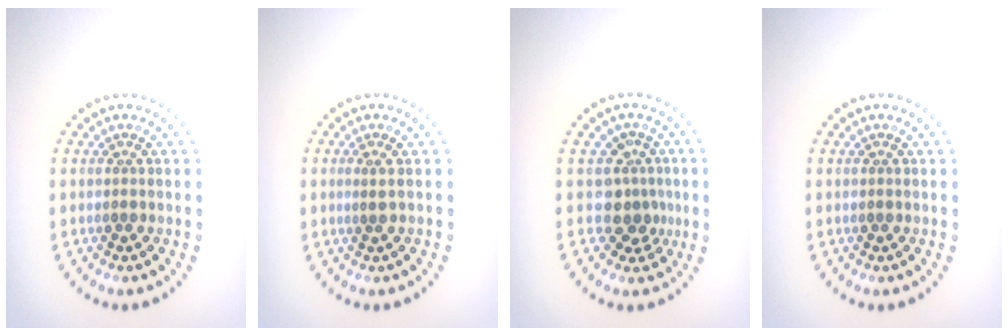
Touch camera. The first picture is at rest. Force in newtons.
{"total": 0.6, "press": 0.2, "slide": 0.5}
{"total": 2.8, "press": 2.0, "slide": 1.9}
{"total": 0.0}